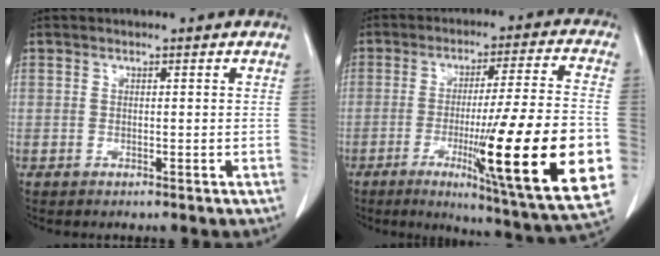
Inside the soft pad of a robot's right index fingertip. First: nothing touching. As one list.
[{"total": 23.8, "force": [-6.1, 0.1, 23.0], "torque": [-0.291, -0.040, -0.094]}]